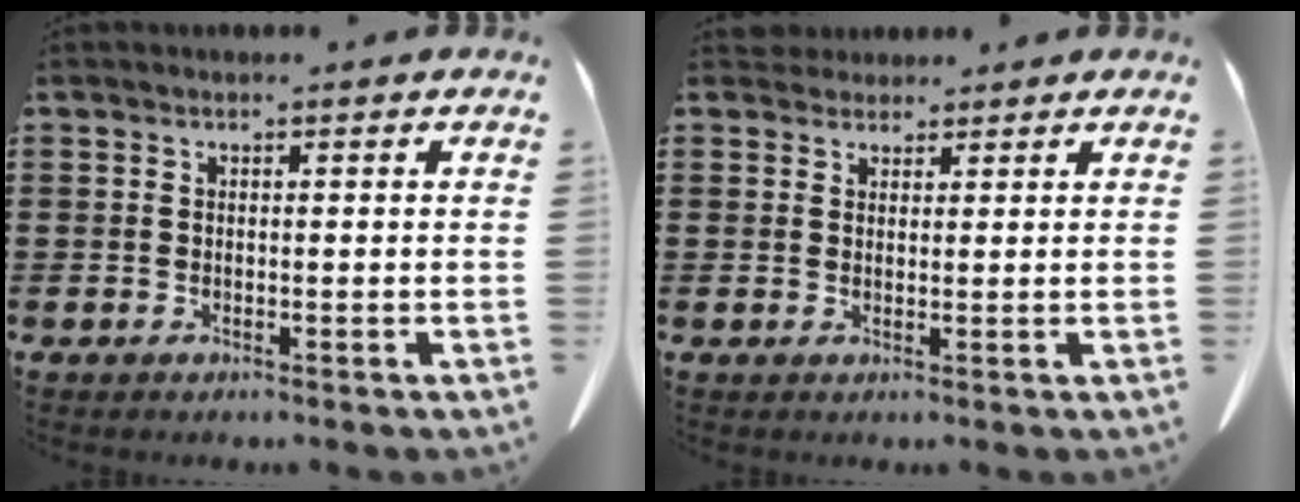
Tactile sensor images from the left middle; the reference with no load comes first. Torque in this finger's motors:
{"motor_torque": [0.51, 0.38, 0.03, 0.00]}